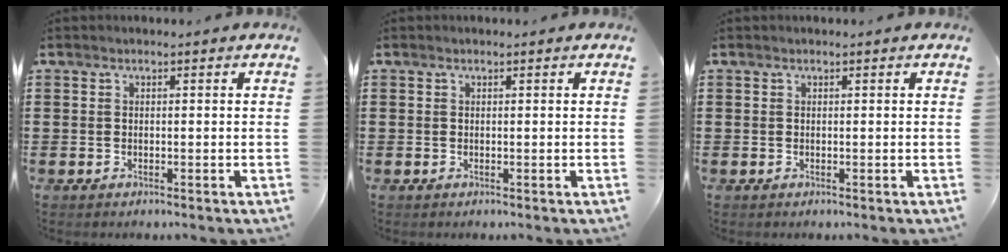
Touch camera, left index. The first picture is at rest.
{"total": 0.0}
{"total": 0.0}